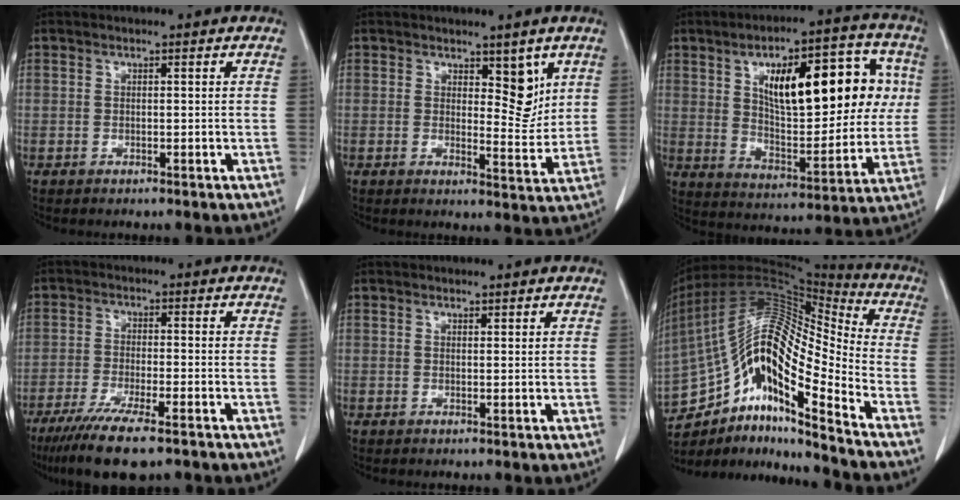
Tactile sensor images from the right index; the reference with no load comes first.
{"total": 5.4, "force": [2.9, 2.3, 3.9], "torque": [-0.048, -0.011, 0.042]}
{"total": 21.6, "force": [5.9, 8.0, 19.1], "torque": [-0.288, 0.033, 0.094]}
{"total": 10.5, "force": [-7.4, 1.3, 7.3], "torque": [-0.120, -0.025, -0.117]}
{"total": 0.5, "force": [0.5, 0.0, 0.1], "torque": [-0.004, -0.003, 0.009]}
{"total": 19.6, "force": [-11.7, 3.4, 15.4], "torque": [-0.304, 0.036, -0.208]}